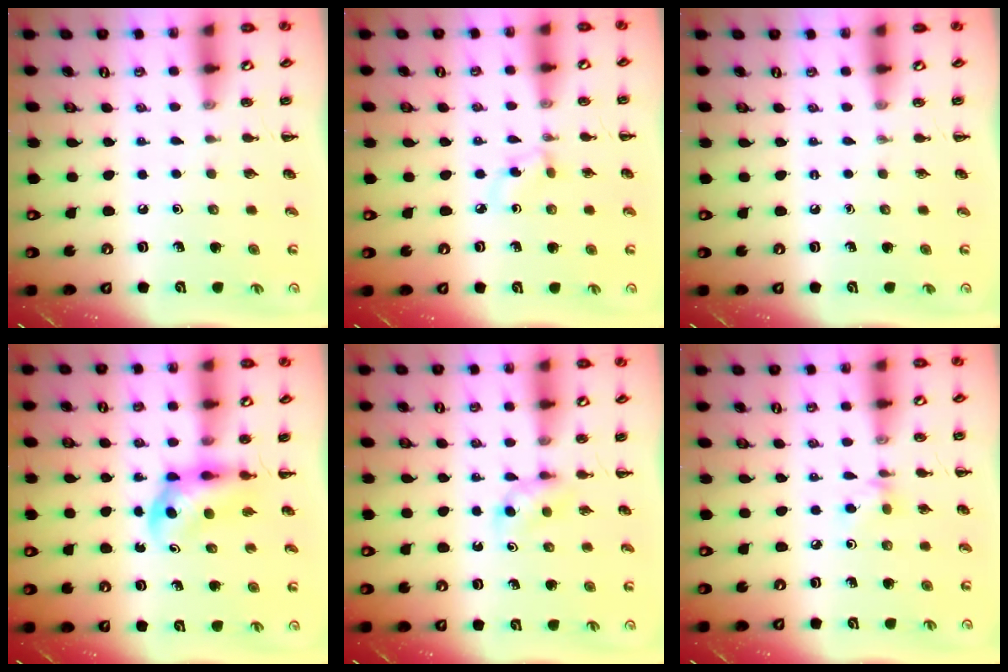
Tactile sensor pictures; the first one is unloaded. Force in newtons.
{"total": 2.9, "press": 2.7, "slide": 1.2}
{"total": 0.0}
{"total": 4.7, "press": 4.6, "slide": 0.9}
{"total": 2.7, "press": 2.4, "slide": 1.1}
{"total": 4.0, "press": 3.9, "slide": 1.2}